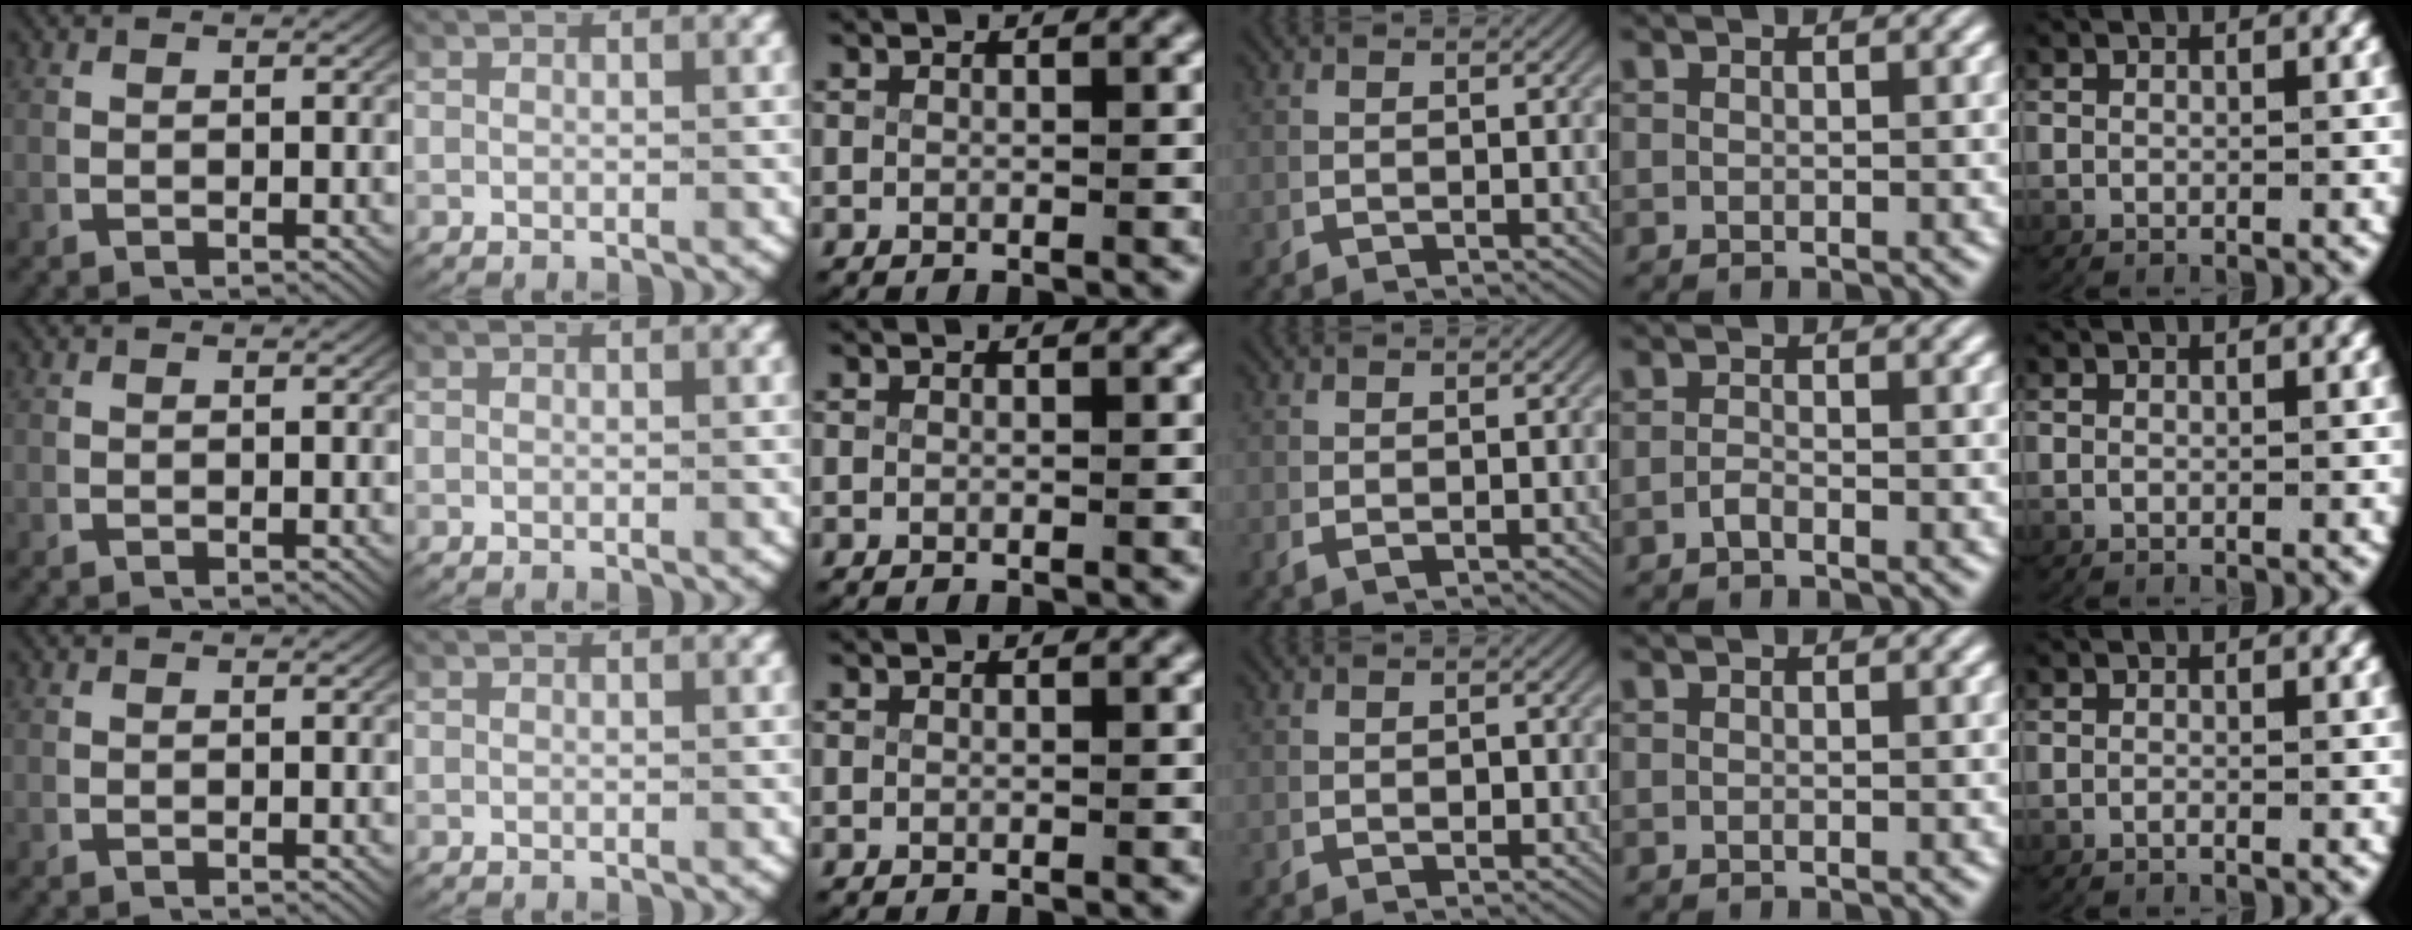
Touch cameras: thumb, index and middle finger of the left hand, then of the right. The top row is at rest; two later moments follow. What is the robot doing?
{"motion": "lift_and_place", "object": "paper"}